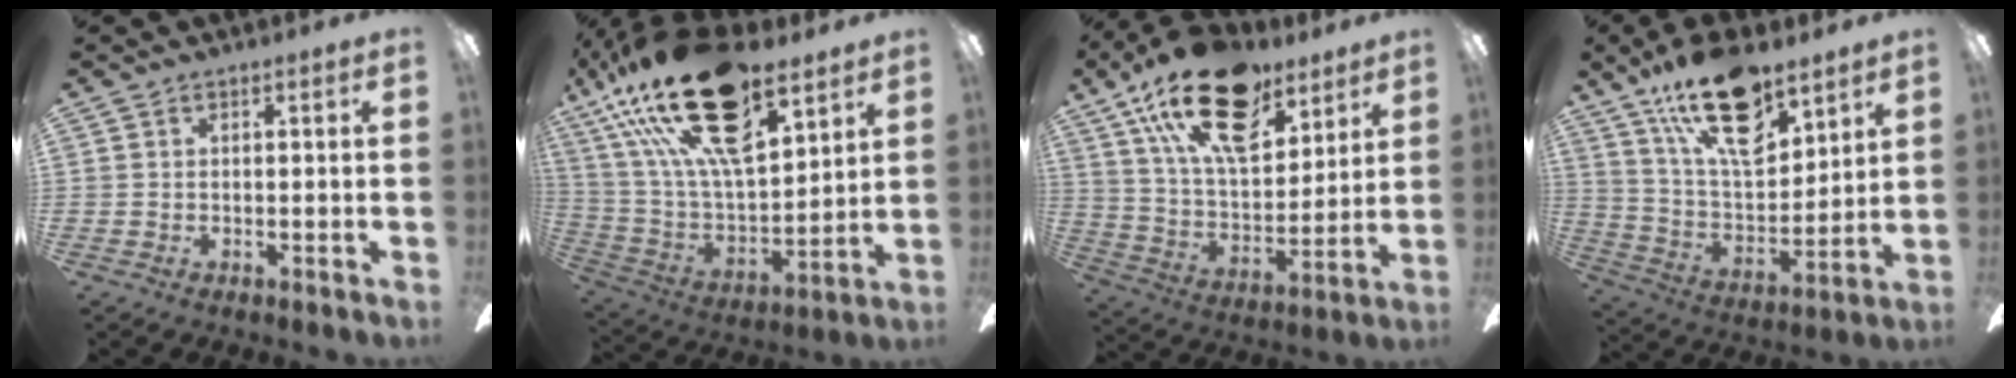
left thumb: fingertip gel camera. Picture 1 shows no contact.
{"total": 28.9, "force": [18.5, 11.8, 18.7], "torque": [-0.360, -0.099, 0.319]}
{"total": 23.4, "force": [14.2, 11.6, 14.4], "torque": [-0.254, -0.070, 0.252]}
{"total": 21.6, "force": [14.1, 9.4, 13.4], "torque": [-0.238, -0.073, 0.244]}